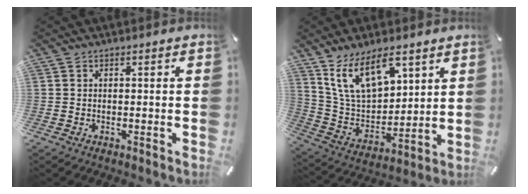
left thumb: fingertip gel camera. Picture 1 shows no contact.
{"total": 14.9, "force": [9.5, 8.2, 8.0], "torque": [-0.178, -0.041, 0.177]}